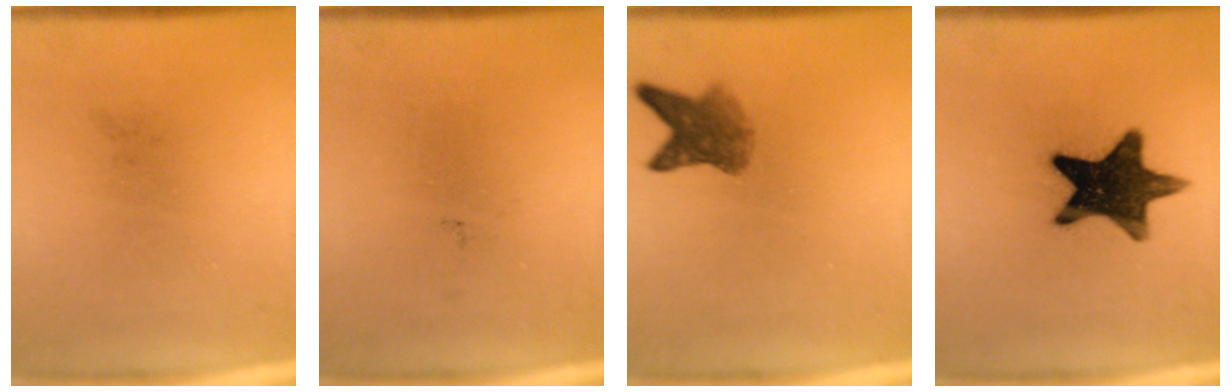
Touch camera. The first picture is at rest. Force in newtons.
{"total": 0.0}
{"total": 4.9}
{"total": 15.2}